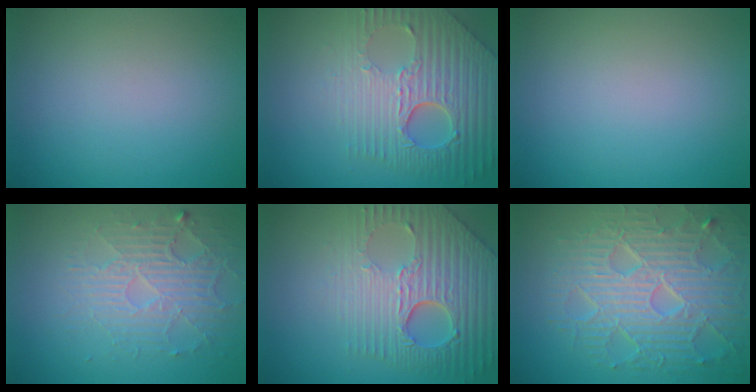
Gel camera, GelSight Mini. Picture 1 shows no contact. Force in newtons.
{"total": 8.9, "press": 6.0, "slide": 6.6}
{"total": 0.0}
{"total": 3.9, "press": 3.4, "slide": 1.9}
{"total": 8.7, "press": 6.0, "slide": 6.3}
{"total": 8.9, "press": 6.2, "slide": 6.4}